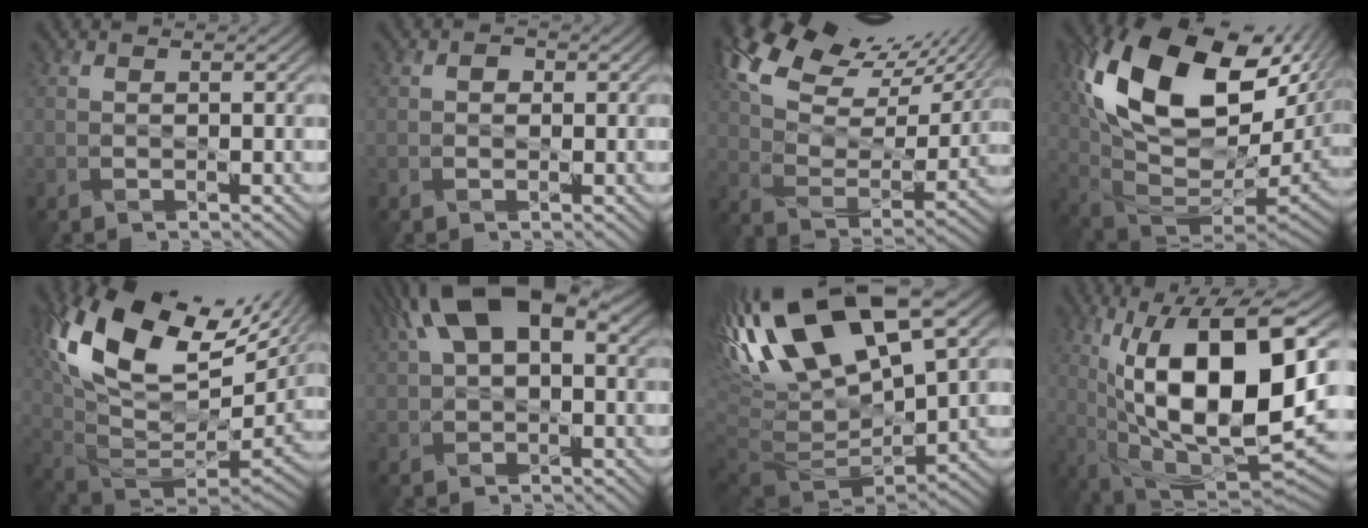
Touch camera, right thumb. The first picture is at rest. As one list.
[{"total": 1.1, "force": [0.1, 0.9, 0.5], "torque": [-0.005, -0.003, -0.004]}, {"total": 17.2, "force": [11.6, 7.2, 10.5], "torque": [-0.234, 0.035, 0.185]}, {"total": 21.5, "force": [7.2, 12.0, 16.3], "torque": [-0.334, 0.006, 0.145]}, {"total": 19.9, "force": [9.1, 10.5, 14.3], "torque": [-0.291, 0.014, 0.165]}, {"total": 12.5, "force": [4.4, 6.4, 9.8], "torque": [-0.190, 0.022, 0.066]}, {"total": 19.0, "force": [6.8, 9.0, 15.3], "torque": [-0.337, -0.005, 0.146]}, {"total": 18.5, "force": [3.3, 7.8, 16.4], "torque": [-0.287, 0.010, 0.056]}]